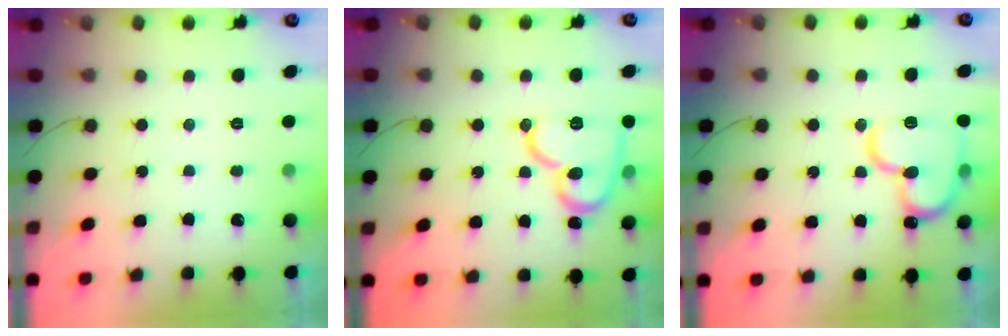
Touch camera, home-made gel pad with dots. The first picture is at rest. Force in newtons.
{"total": 15.7, "press": 15.6, "slide": 1.6}
{"total": 16.4, "press": 16.3, "slide": 2.0}